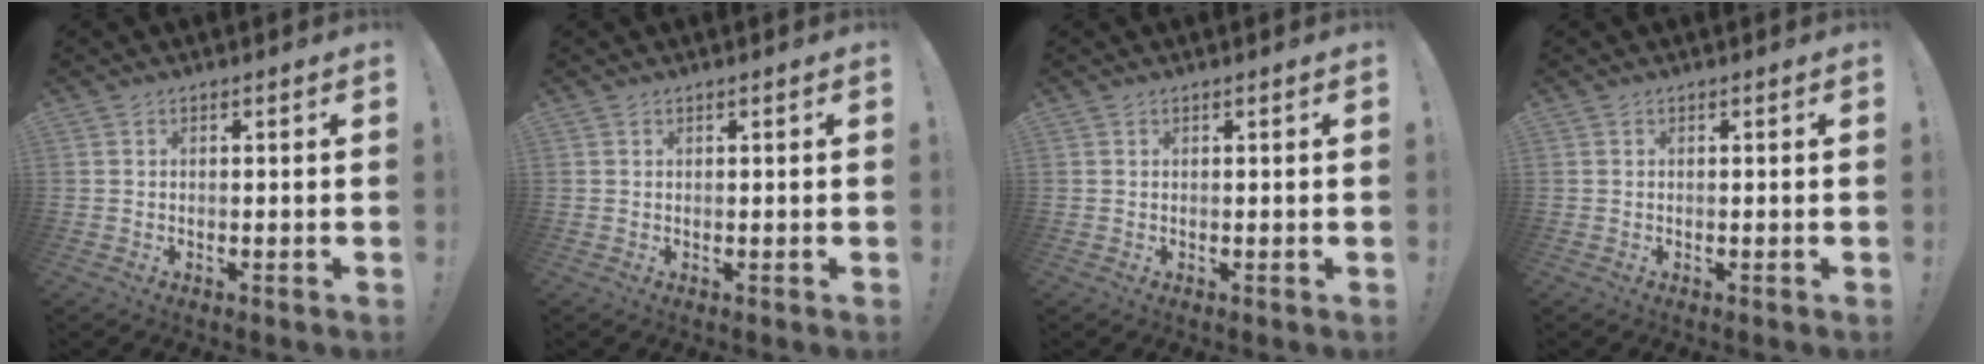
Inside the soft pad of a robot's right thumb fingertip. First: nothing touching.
{"total": 0.0}
{"total": 0.0}
{"total": 0.0}